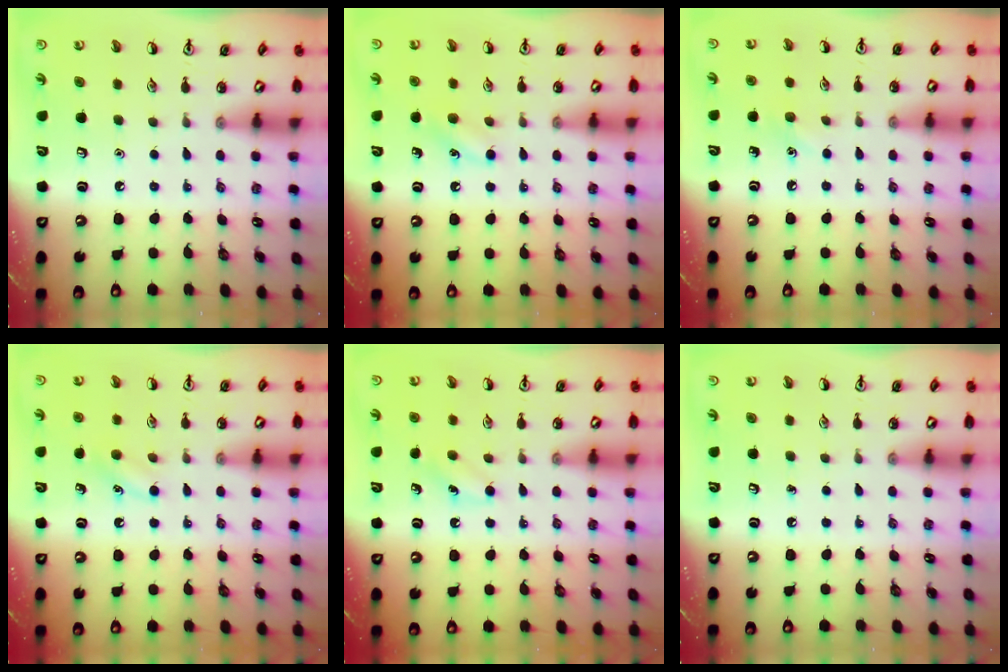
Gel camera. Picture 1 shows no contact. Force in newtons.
{"total": 6.5, "press": 6.2, "slide": 1.8}
{"total": 5.0, "press": 4.7, "slide": 1.5}
{"total": 6.1, "press": 5.8, "slide": 1.7}
{"total": 3.5, "press": 3.3, "slide": 1.2}
{"total": 0.0}